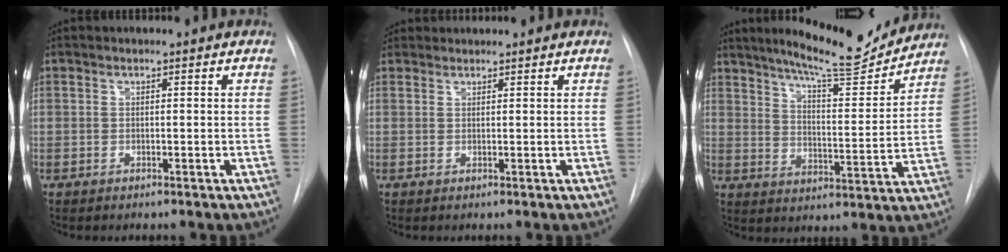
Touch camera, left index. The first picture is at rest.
{"total": 3.1, "force": [2.9, 1.2, 0.2], "torque": [0.001, 0.029, 0.051]}
{"total": 14.3, "force": [13.0, 1.3, 5.7], "torque": [-0.090, -0.020, 0.188]}